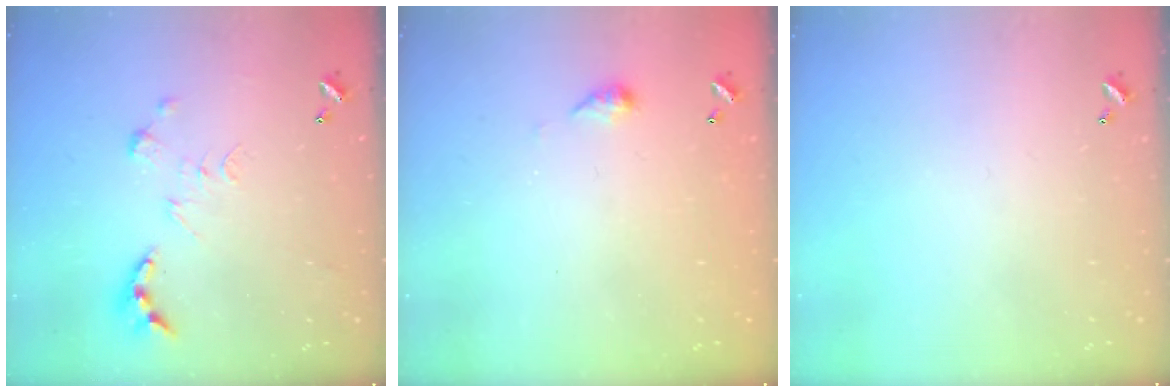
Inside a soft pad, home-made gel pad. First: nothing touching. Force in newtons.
{"total": 3.5, "press": 3.4, "slide": 0.6}
{"total": 0.0}